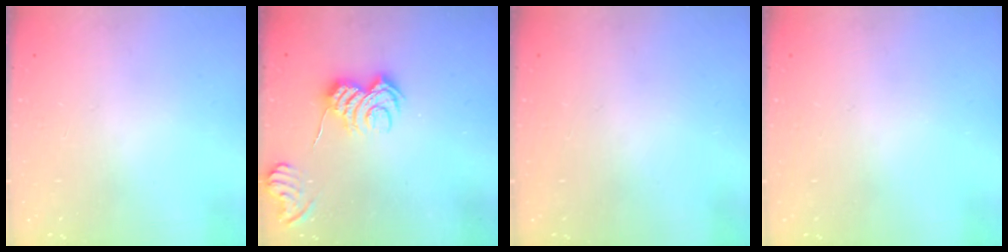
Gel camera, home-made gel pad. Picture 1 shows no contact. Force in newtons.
{"total": 6.1, "press": 6.1, "slide": 0.3}
{"total": 0.0}
{"total": 0.0}